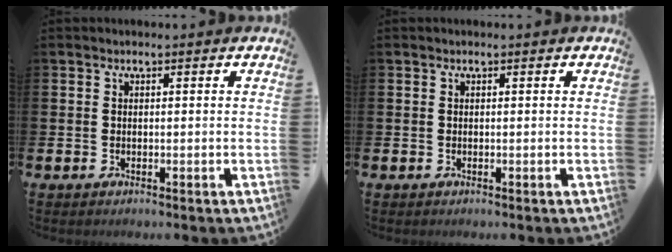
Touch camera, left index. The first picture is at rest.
{"total": 0.0}